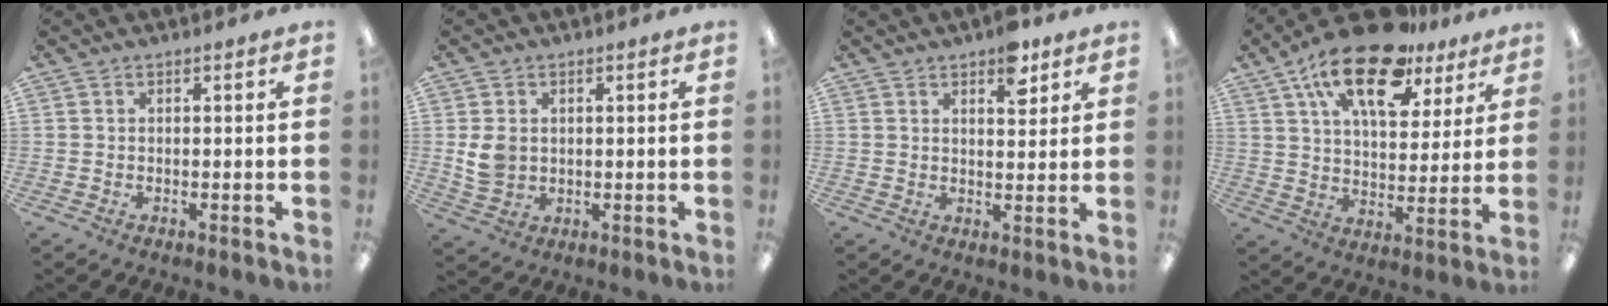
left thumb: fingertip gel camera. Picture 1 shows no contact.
{"total": 5.3, "force": [0.9, 4.4, 2.9], "torque": [-0.055, 0.004, 0.019]}
{"total": 6.9, "force": [4.5, 3.1, 4.2], "torque": [-0.036, -0.025, 0.070]}
{"total": 19.9, "force": [12.6, 9.2, 12.4], "torque": [-0.207, -0.058, 0.213]}